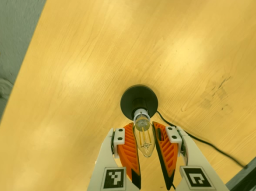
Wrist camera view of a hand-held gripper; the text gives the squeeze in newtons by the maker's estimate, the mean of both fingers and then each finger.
{"total": 14.4, "left": 15.5, "right": 13.3}